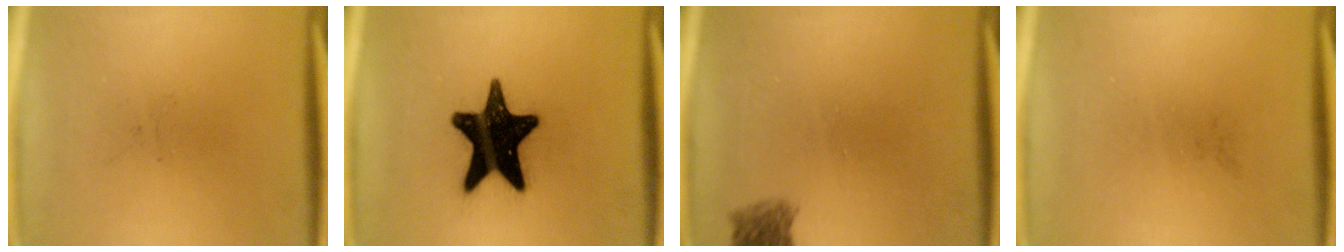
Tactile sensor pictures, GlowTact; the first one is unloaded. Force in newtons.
{"total": 18.9}
{"total": 2.6}
{"total": 0.0}